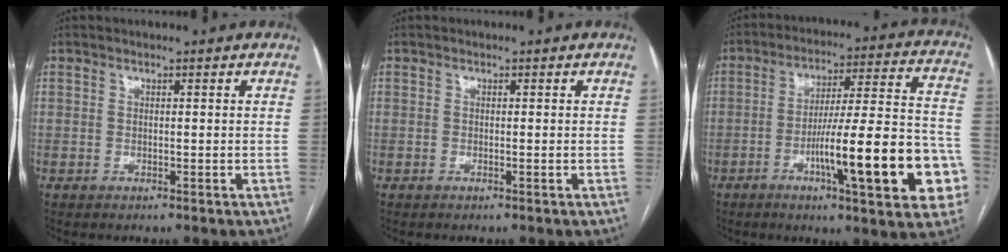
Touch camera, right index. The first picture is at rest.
{"total": 0.0}
{"total": 20.1, "force": [-6.9, 2.2, 18.8], "torque": [-0.229, 0.019, -0.092]}